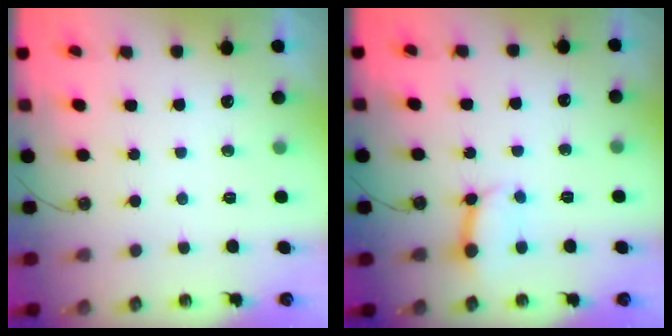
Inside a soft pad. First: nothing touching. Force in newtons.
{"total": 6.9, "press": 6.8, "slide": 0.8}